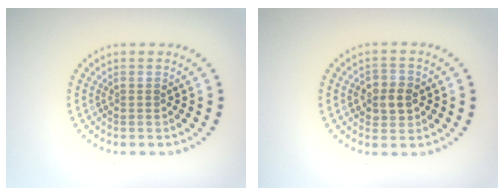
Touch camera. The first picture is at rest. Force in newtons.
{"total": 2.8, "press": 2.7, "slide": 0.5}